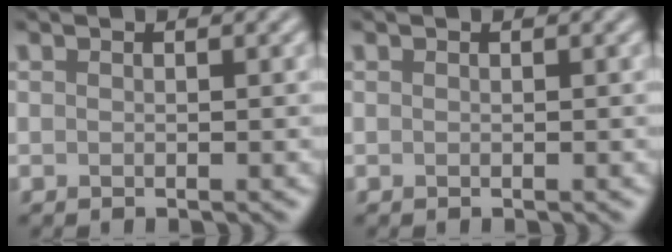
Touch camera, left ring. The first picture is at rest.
{"total": 0.0}